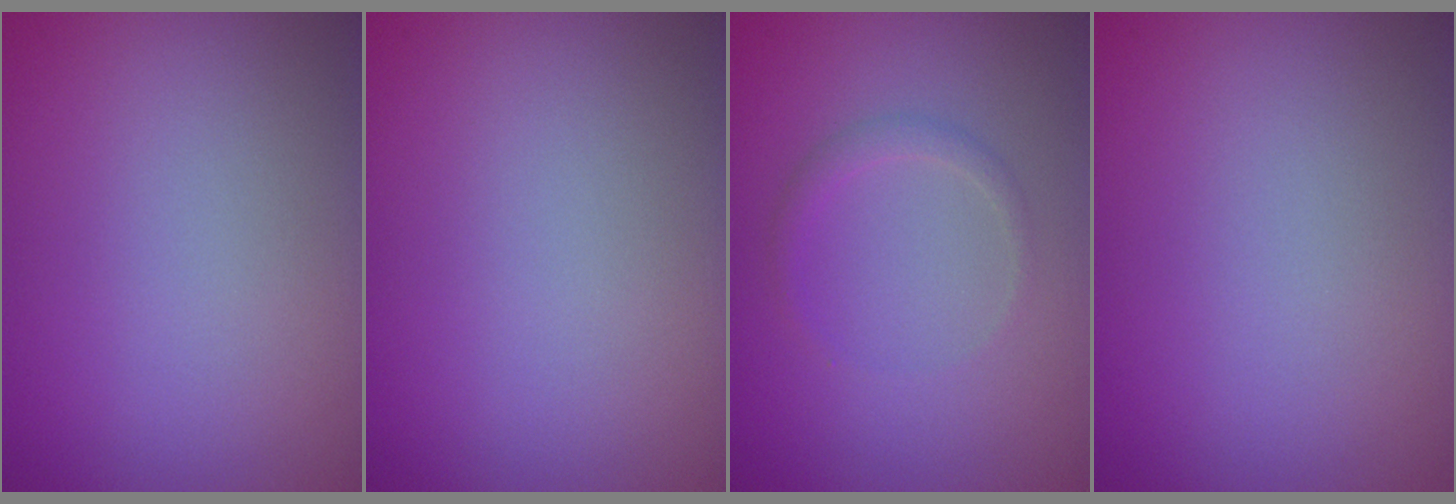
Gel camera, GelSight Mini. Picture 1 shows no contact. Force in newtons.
{"total": 0.0}
{"total": 1.1, "press": 1.1, "slide": 0.0}
{"total": 0.0}